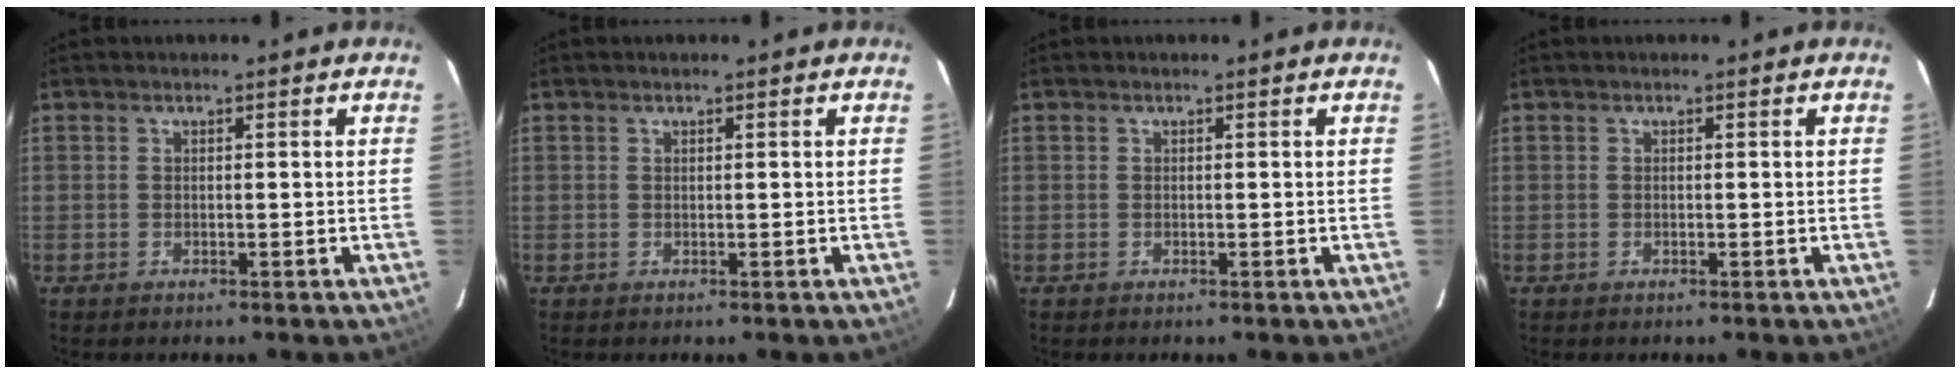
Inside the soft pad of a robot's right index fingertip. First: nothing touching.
{"total": 0.0}
{"total": 0.0}
{"total": 0.0}